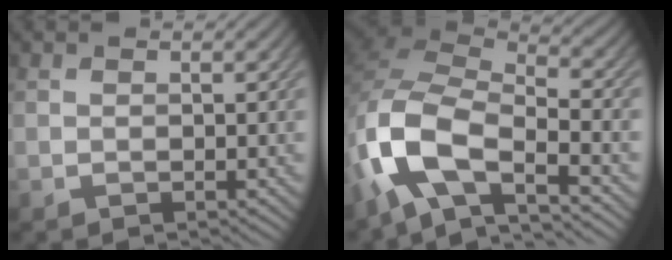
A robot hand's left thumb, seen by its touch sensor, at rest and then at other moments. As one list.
[{"total": 13.8, "force": [-6.5, 6.4, 10.4], "torque": [-0.243, -0.017, -0.136]}]